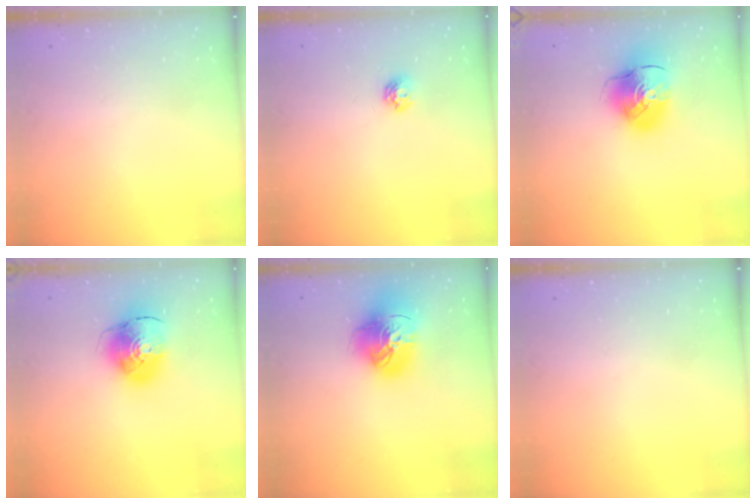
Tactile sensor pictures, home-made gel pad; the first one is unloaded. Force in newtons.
{"total": 5.1, "press": 5.1, "slide": 0.5}
{"total": 12.6, "press": 12.5, "slide": 1.6}
{"total": 10.4, "press": 10.3, "slide": 1.4}
{"total": 17.6, "press": 17.5, "slide": 1.7}
{"total": 0.0}